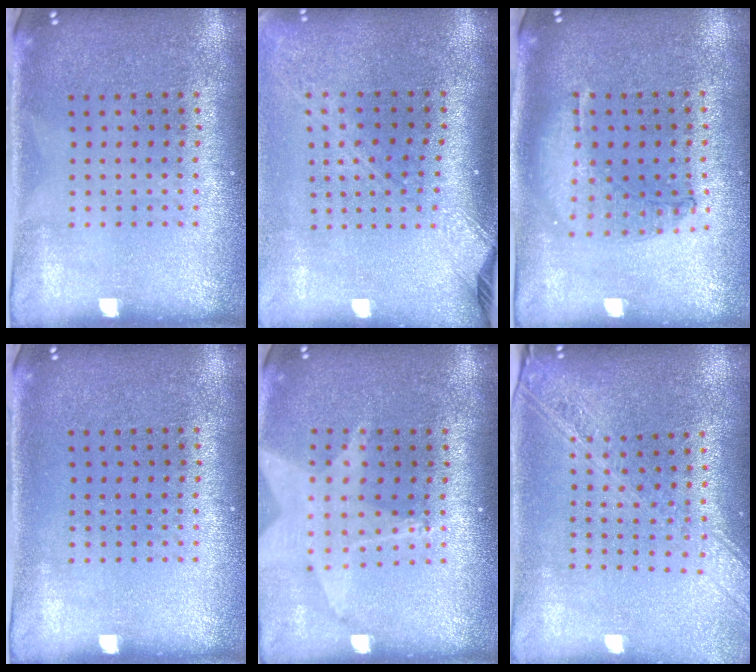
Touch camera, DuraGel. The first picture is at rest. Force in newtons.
{"total": 2.2, "press": 1.6, "slide": 1.5}
{"total": 0.9, "press": 0.9, "slide": 0.2}
{"total": 0.0}
{"total": 1.7, "press": 1.5, "slide": 0.7}
{"total": 2.3, "press": 1.9, "slide": 1.2}